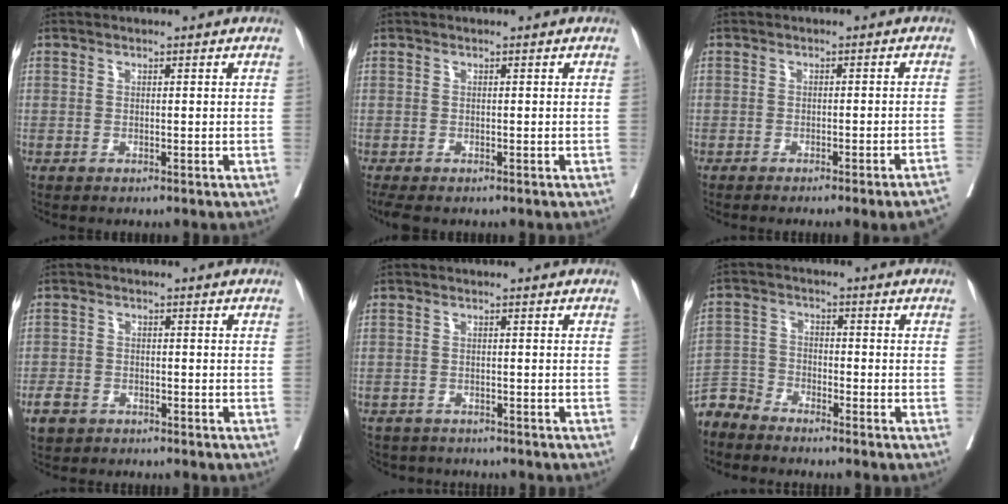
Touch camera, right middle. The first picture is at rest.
{"total": 2.5, "force": [-1.9, 1.0, 1.2], "torque": [-0.028, -0.011, -0.028]}
{"total": 7.8, "force": [-6.6, -0.8, 4.1], "torque": [-0.034, -0.009, -0.083]}
{"total": 3.4, "force": [-2.5, 2.0, 1.0], "torque": [-0.029, -0.001, -0.043]}
{"total": 6.7, "force": [-6.1, 2.4, 1.2], "torque": [-0.027, -0.006, -0.089]}
{"total": 4.5, "force": [-4.4, 0.8, -0.3], "torque": [0.004, -0.005, -0.091]}